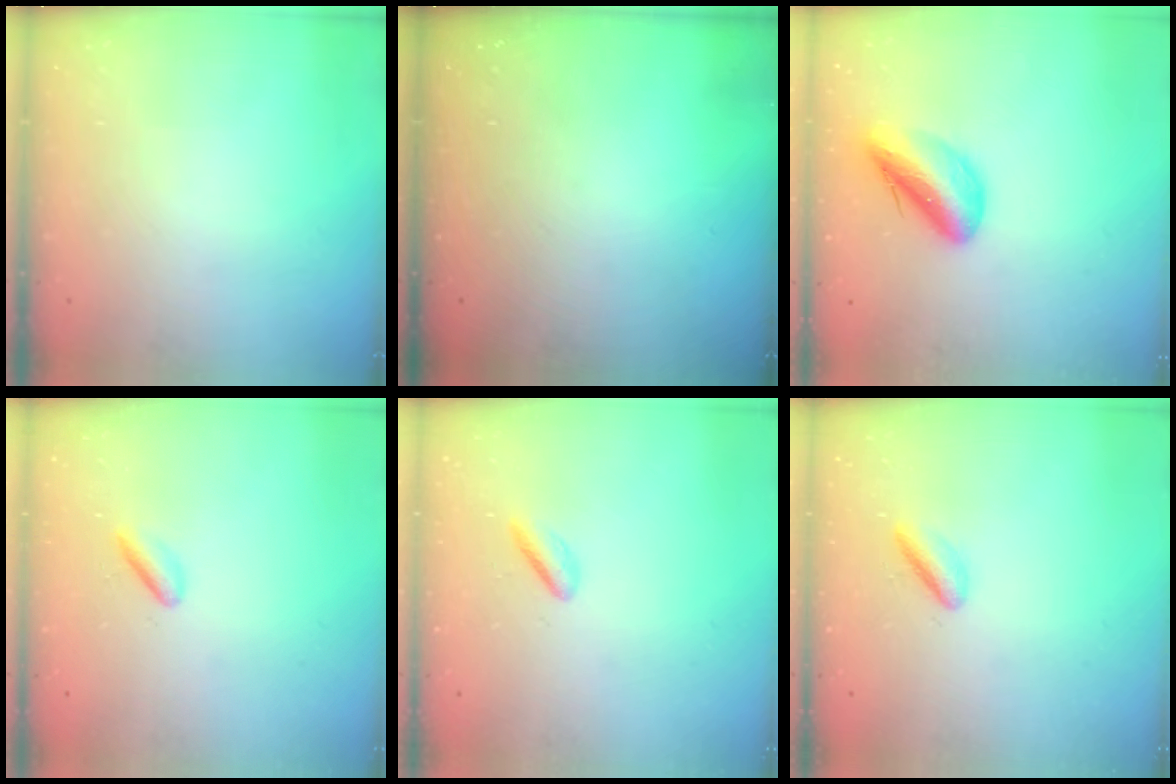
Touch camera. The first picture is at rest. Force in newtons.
{"total": 0.0}
{"total": 10.8, "press": 10.3, "slide": 3.1}
{"total": 2.9, "press": 2.8, "slide": 0.9}
{"total": 1.8, "press": 1.5, "slide": 0.9}
{"total": 3.2, "press": 3.2, "slide": 0.1}